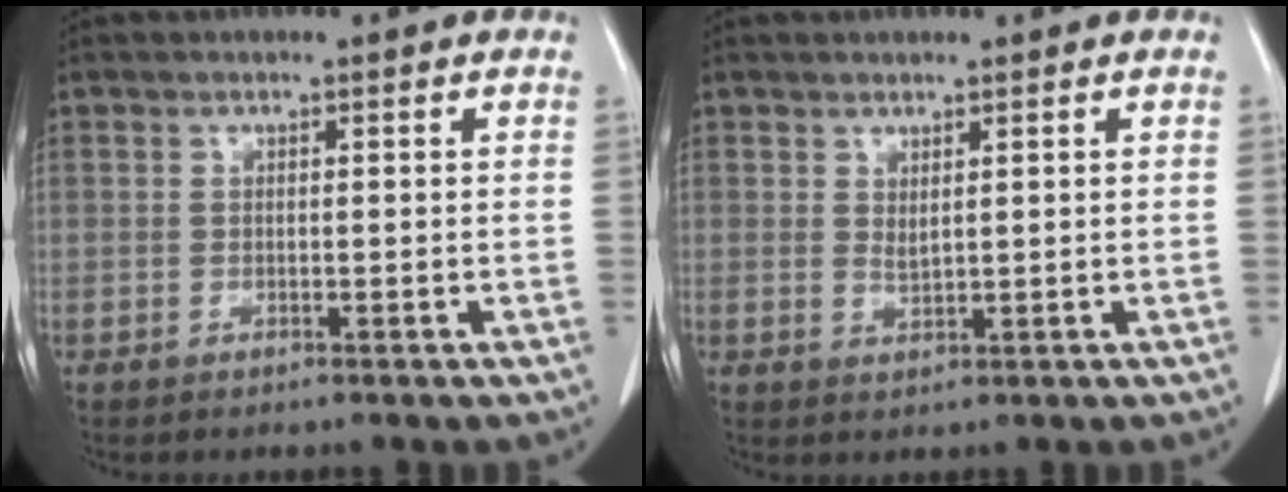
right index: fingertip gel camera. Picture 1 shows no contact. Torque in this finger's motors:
{"motor_torque": [0.23, 0.10, 0.07, 0.00]}